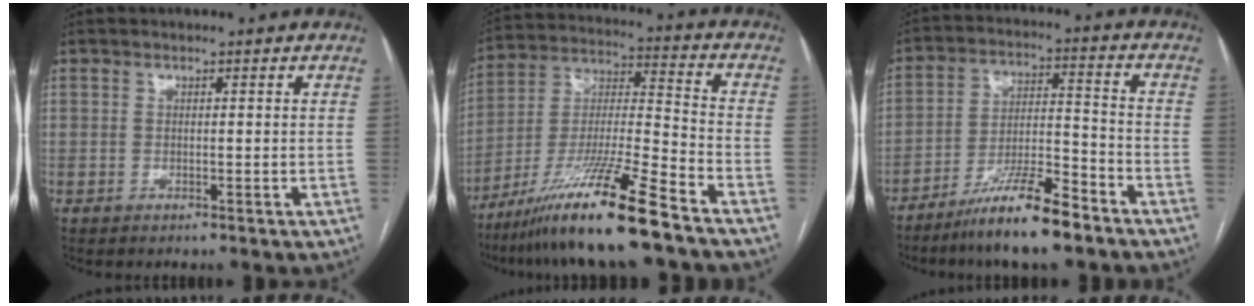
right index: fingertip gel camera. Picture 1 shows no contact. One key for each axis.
{"total": 16.9, "fx": -12.3, "fy": -0.7, "fz": 11.6, "tx": -0.233, "ty": -0.025, "tz": -0.223}
{"total": 11.9, "fx": -8.7, "fy": 1.2, "fz": 7.9, "tx": -0.142, "ty": -0.009, "tz": -0.155}